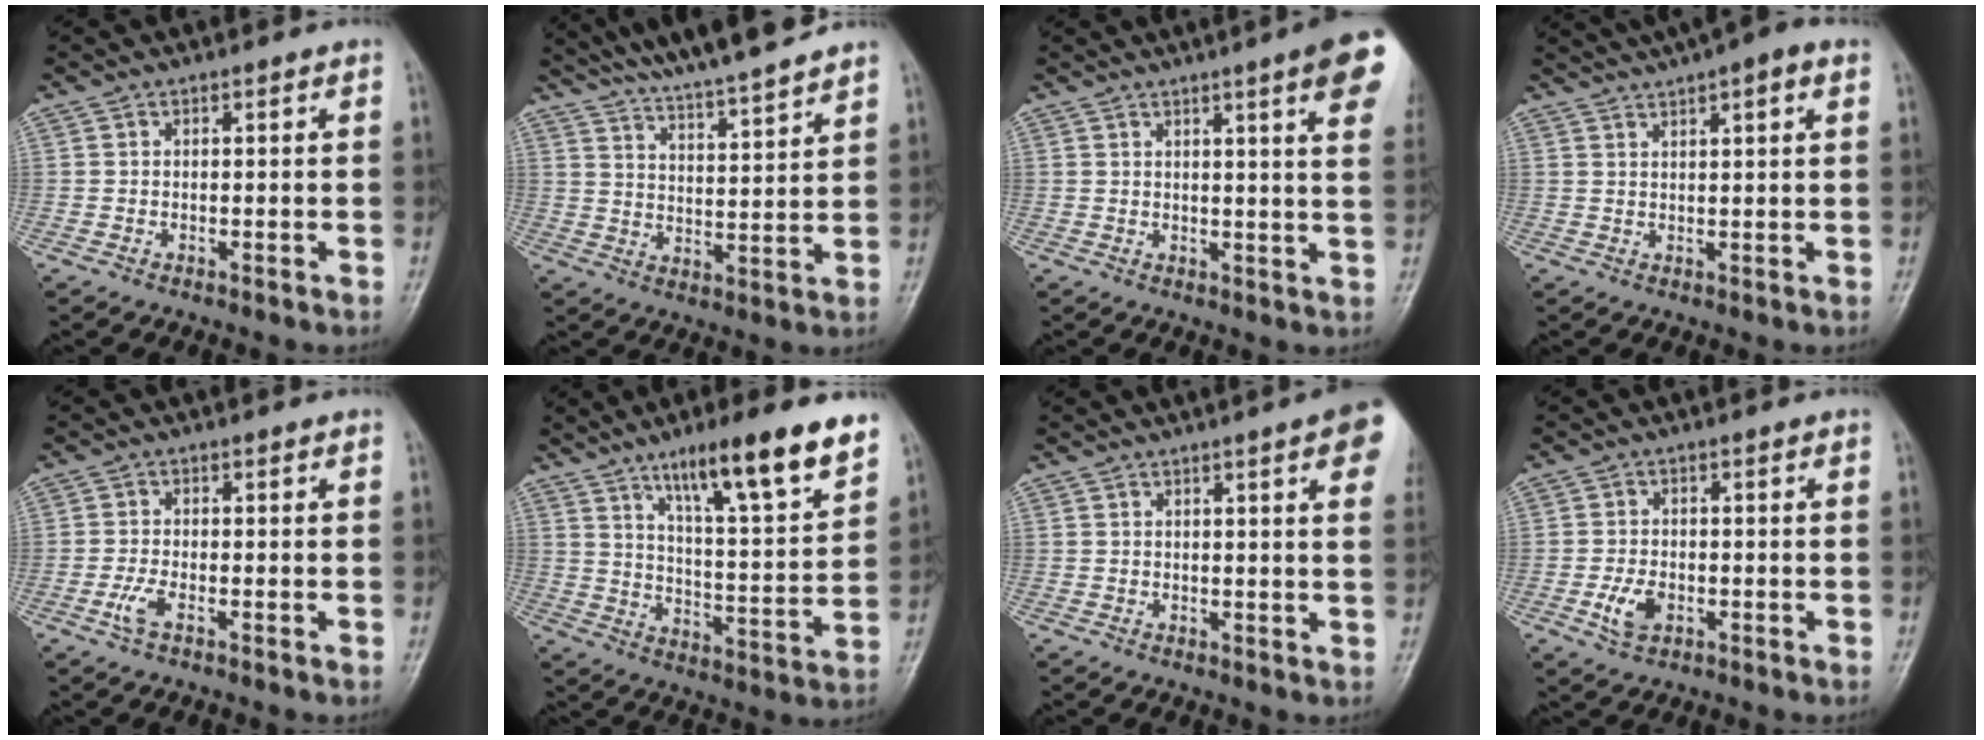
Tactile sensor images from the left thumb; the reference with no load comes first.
{"total": 15.7, "force": [13.9, 1.0, 7.2], "torque": [-0.101, -0.057, 0.222]}
{"total": 12.5, "force": [6.8, 1.3, 10.4], "torque": [-0.116, -0.018, 0.072]}
{"total": 9.0, "force": [6.1, 1.7, 6.4], "torque": [-0.093, 0.024, 0.088]}
{"total": 2.5, "force": [-0.9, 0.8, 2.1], "torque": [-0.055, 0.002, -0.019]}
{"total": 17.4, "force": [11.5, 2.7, 12.7], "torque": [-0.177, -0.059, 0.187]}
{"total": 9.4, "force": [4.6, 1.4, 8.0], "torque": [-0.082, -0.004, 0.046]}
{"total": 4.0, "force": [-1.2, 2.5, 2.9], "torque": [-0.061, 0.002, -0.018]}